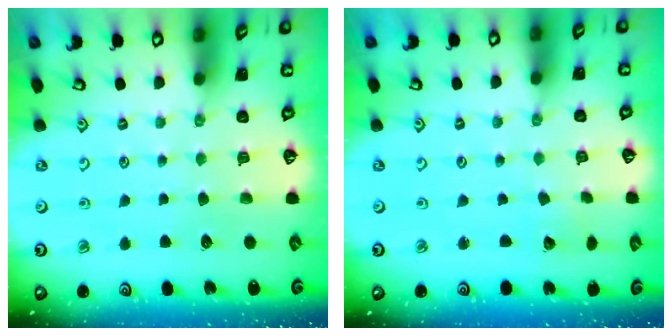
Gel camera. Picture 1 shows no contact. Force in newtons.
{"total": 2.0, "press": 2.0, "slide": 0.2}